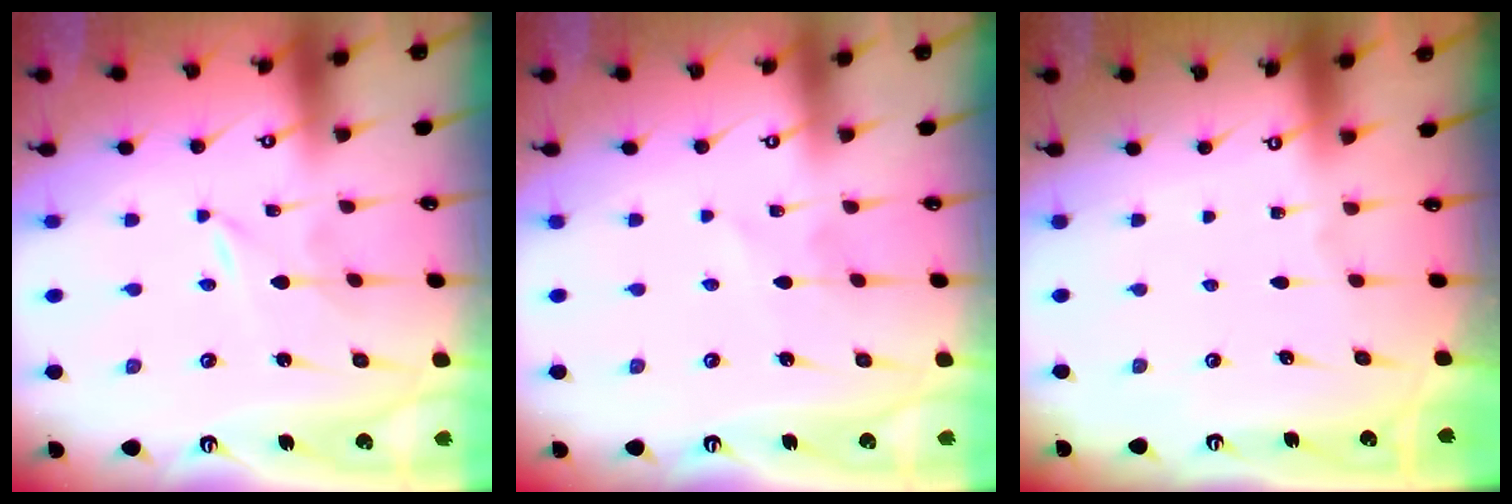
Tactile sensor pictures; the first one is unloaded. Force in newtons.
{"total": 2.4, "press": 2.4, "slide": 0.3}
{"total": 0.0}